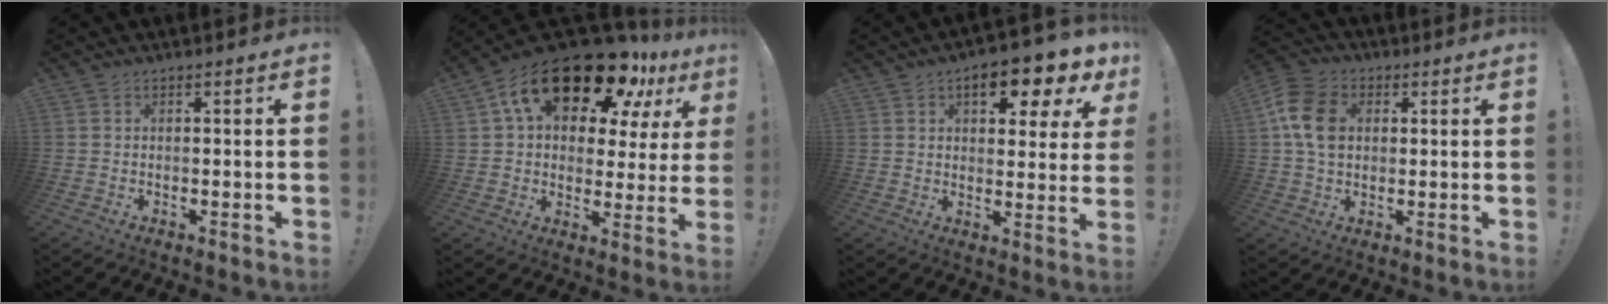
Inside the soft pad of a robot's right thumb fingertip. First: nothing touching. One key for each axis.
{"total": 22.3, "fx": 13.0, "fy": 10.6, "fz": 14.7, "tx": -0.238, "ty": -0.081, "tz": 0.222}
{"total": 9.5, "fx": 4.6, "fy": 4.2, "fz": 7.2, "tx": -0.087, "ty": -0.026, "tz": 0.073}
{"total": 12.0, "fx": 2.3, "fy": 9.1, "fz": 7.5, "tx": -0.128, "ty": 0.012, "tz": 0.048}